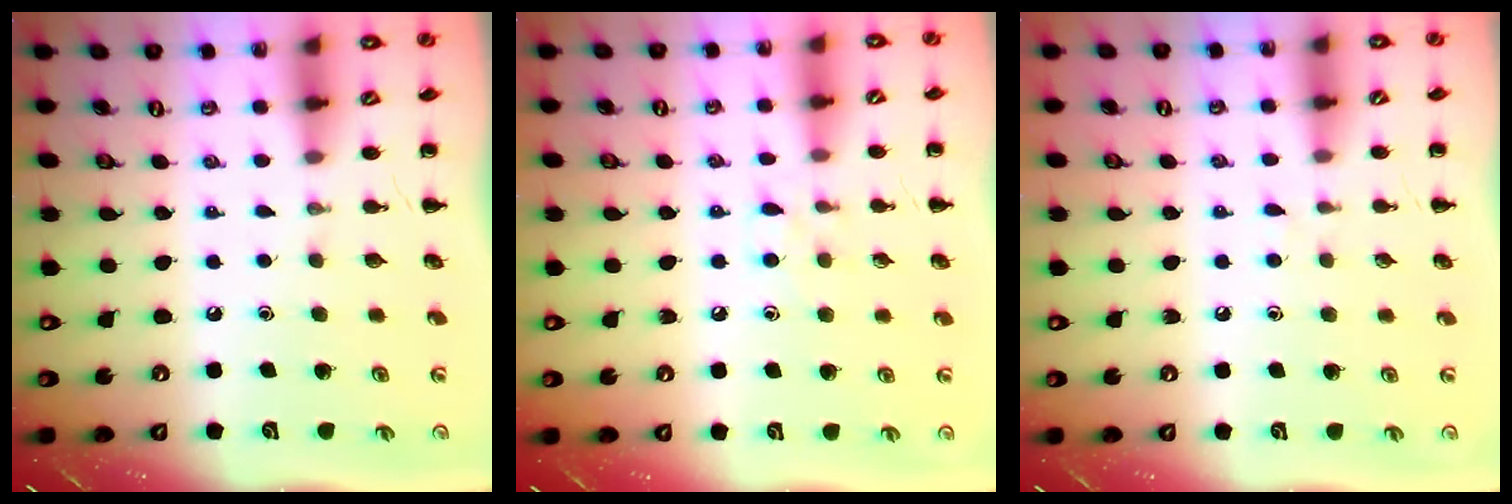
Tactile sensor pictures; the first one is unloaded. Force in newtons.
{"total": 5.4, "press": 5.0, "slide": 2.0}
{"total": 2.5, "press": 2.1, "slide": 1.3}